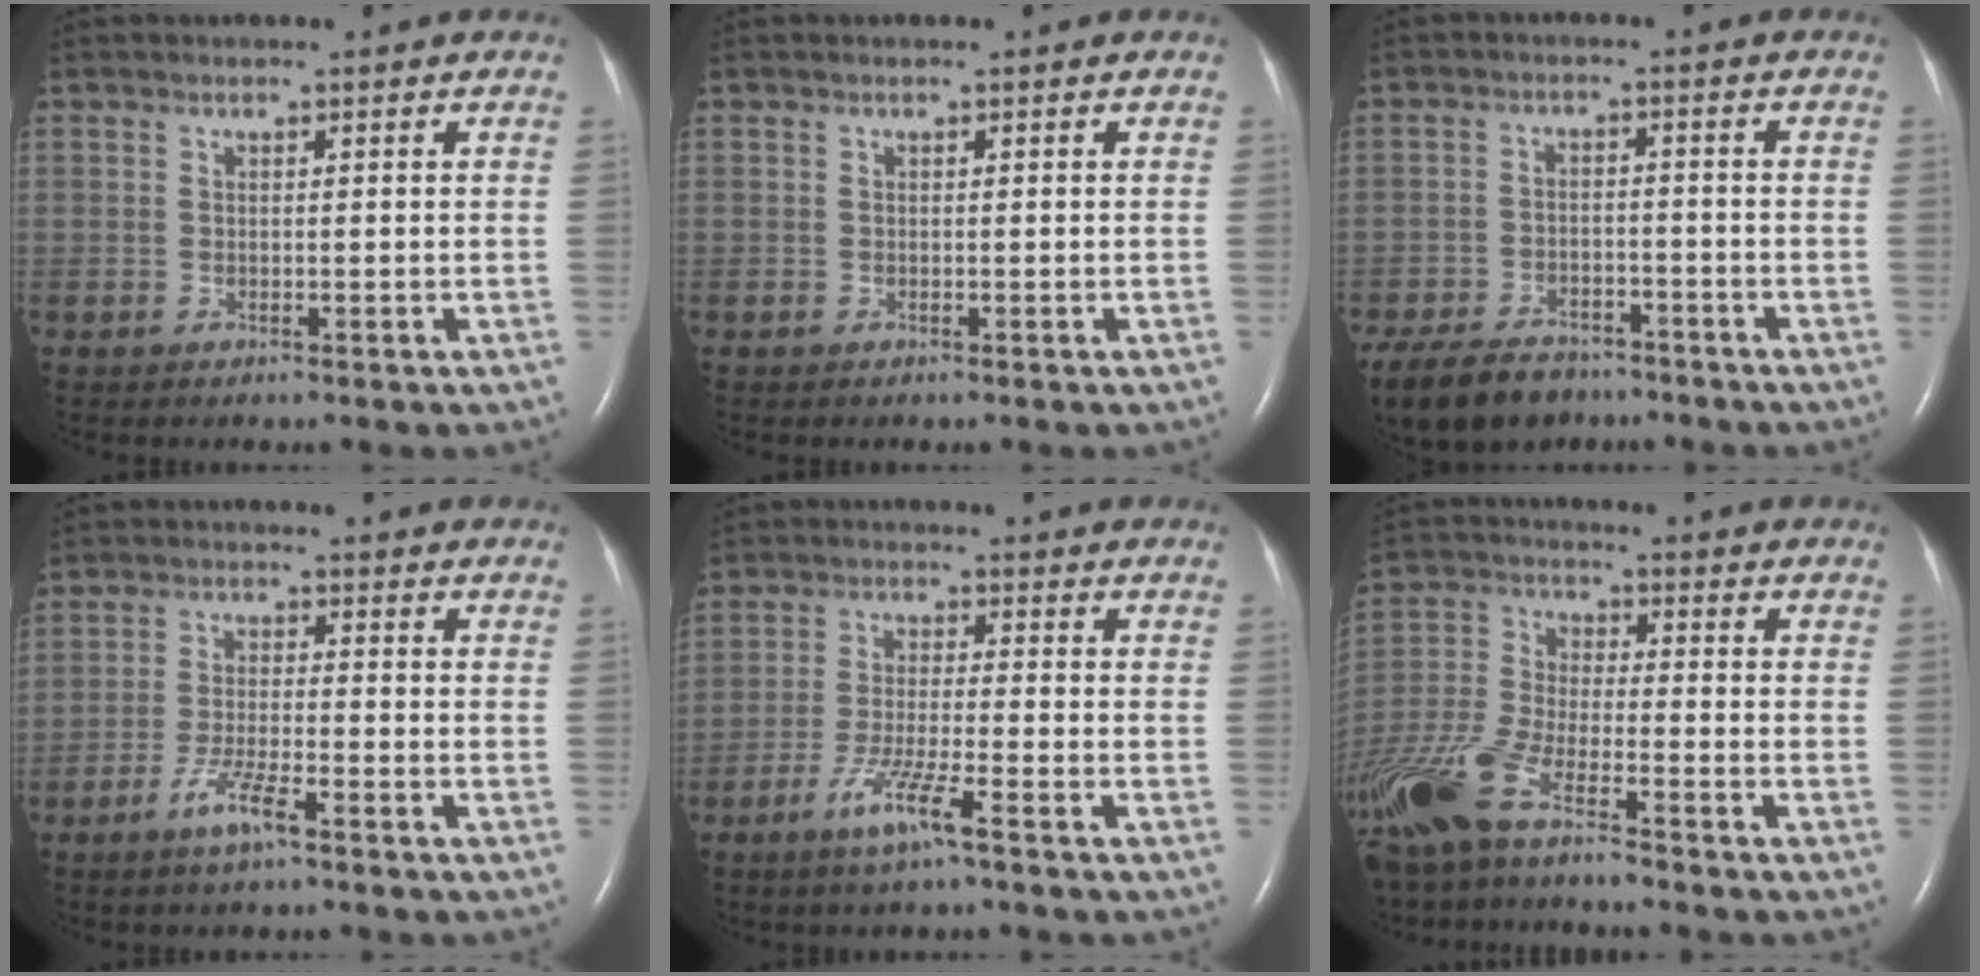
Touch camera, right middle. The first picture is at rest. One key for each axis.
{"total": 0.0}
{"total": 13.2, "fx": -9.9, "fy": 6.9, "fz": 5.6, "tx": -0.131, "ty": -0.016, "tz": -0.151}
{"total": 4.9, "fx": -3.2, "fy": 0.3, "fz": 3.7, "tx": -0.077, "ty": -0.005, "tz": -0.063}
{"total": 6.2, "fx": -3.9, "fy": -0.4, "fz": 4.9, "tx": -0.098, "ty": -0.012, "tz": -0.077}
{"total": 15.1, "fx": -11.3, "fy": 3.3, "fz": 9.4, "tx": -0.234, "ty": -0.023, "tz": -0.223}